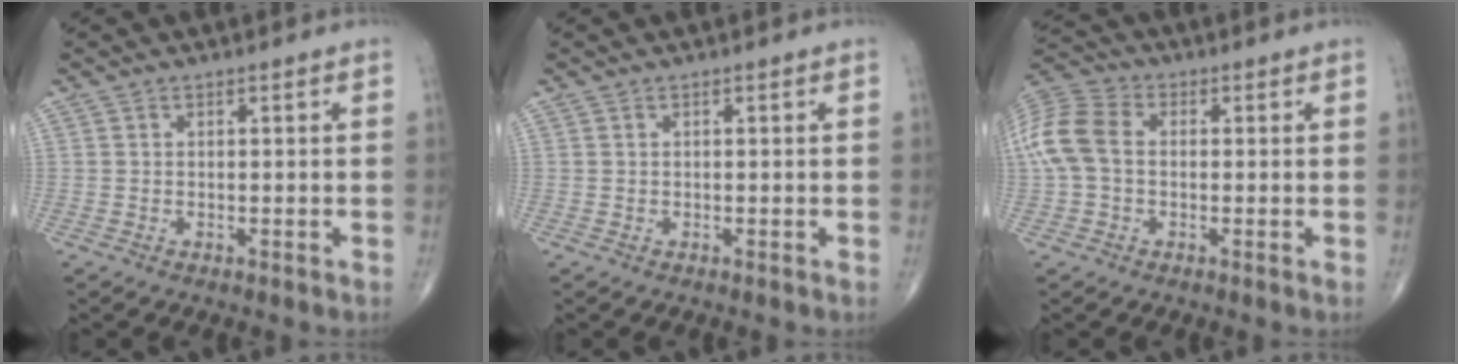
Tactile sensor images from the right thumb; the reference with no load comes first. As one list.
[{"total": 0.0}, {"total": 10.9, "force": [0.1, 7.6, 7.7], "torque": [-0.172, 0.029, -0.005]}]